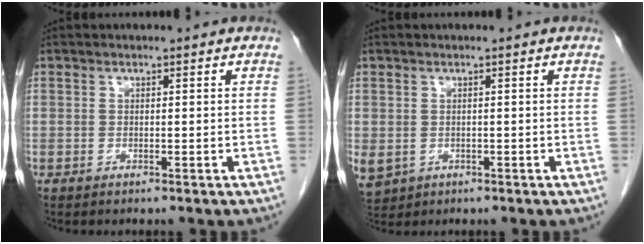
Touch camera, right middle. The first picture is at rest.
{"total": 6.0, "force": [-1.9, 5.1, 2.4], "torque": [-0.071, -0.006, -0.018]}